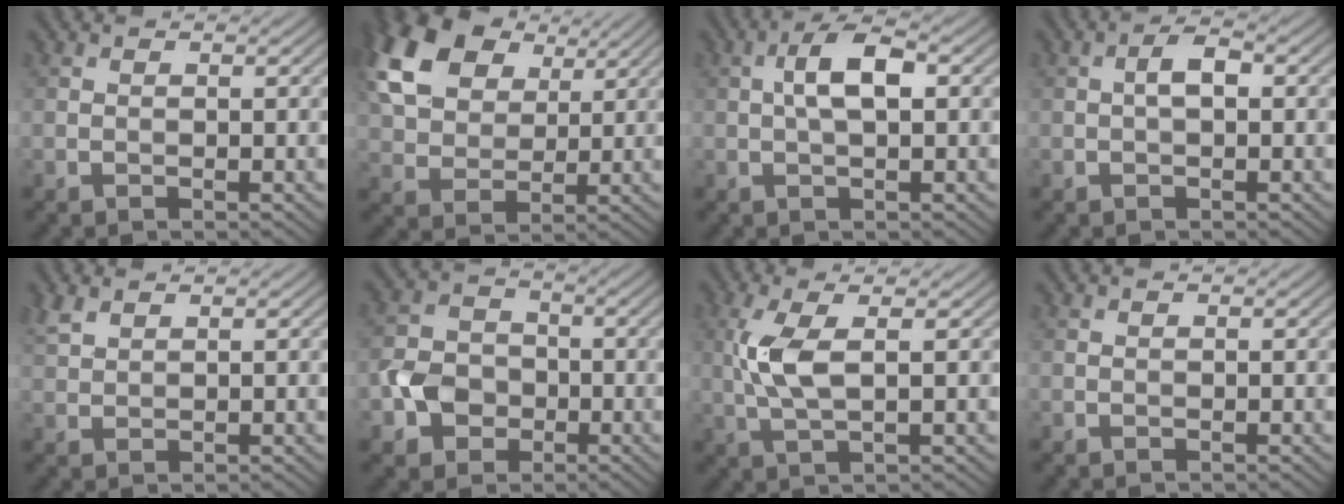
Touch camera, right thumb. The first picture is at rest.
{"total": 14.1, "force": [6.5, 9.1, 8.5], "torque": [-0.212, 0.025, 0.120]}
{"total": 4.8, "force": [0.6, 1.7, 4.4], "torque": [-0.087, 0.013, 0.006]}
{"total": 2.3, "force": [0.0, 0.9, 2.1], "torque": [-0.038, 0.010, -0.005]}
{"total": 2.4, "force": [1.8, 1.0, 1.2], "torque": [-0.034, 0.006, 0.044]}
{"total": 5.5, "force": [-2.0, 4.5, 2.3], "torque": [-0.052, 0.000, -0.052]}
{"total": 5.8, "force": [0.9, 1.8, 5.4], "torque": [-0.133, 0.004, 0.017]}
{"total": 0.0}